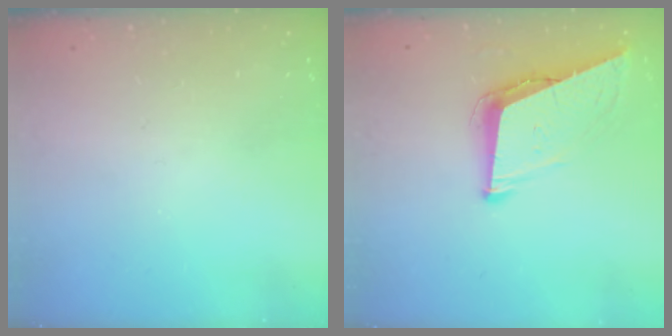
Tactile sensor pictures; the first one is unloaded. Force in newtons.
{"total": 9.0, "press": 8.6, "slide": 2.6}